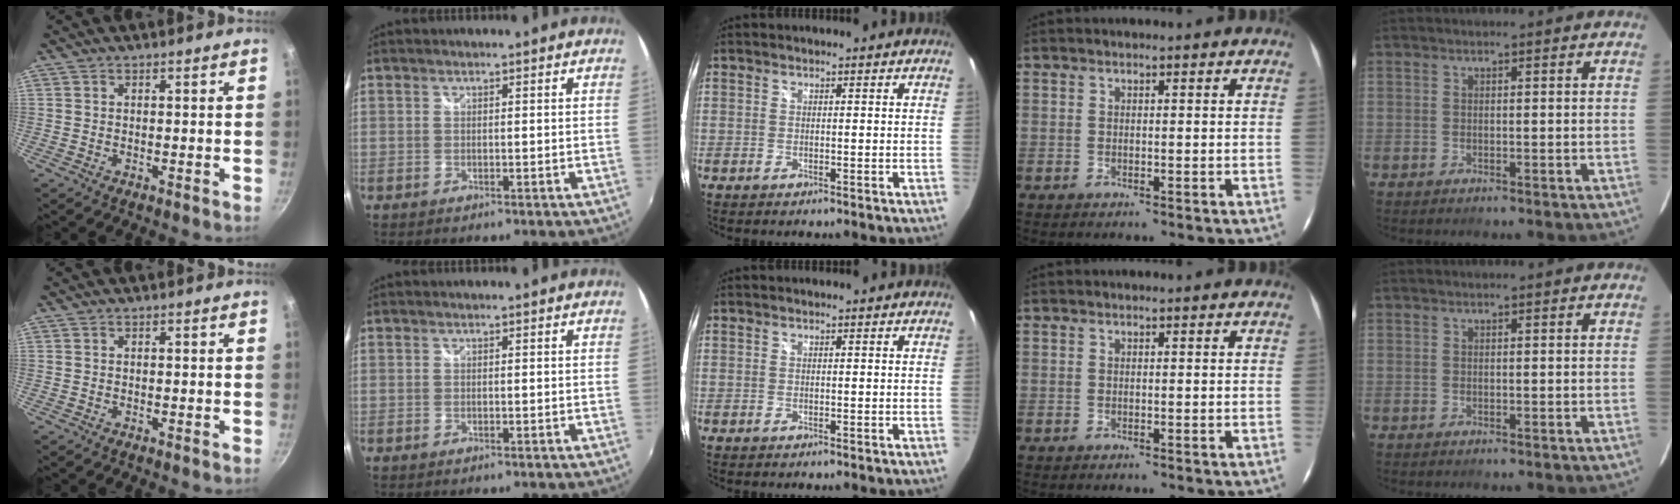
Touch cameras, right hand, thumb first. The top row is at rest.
{}